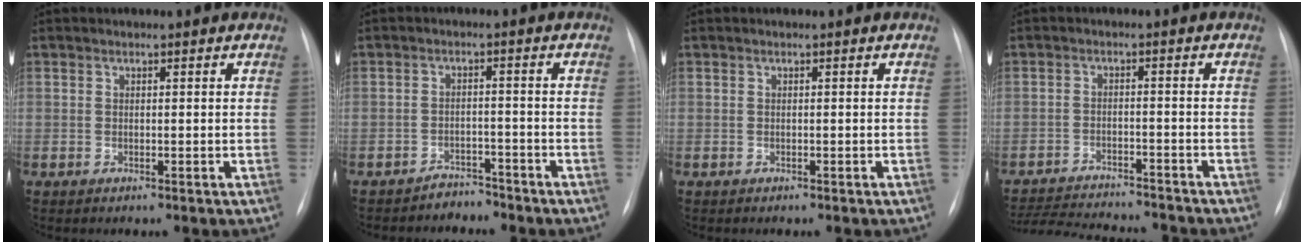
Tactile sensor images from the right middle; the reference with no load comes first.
{"total": 3.0, "force": [-2.8, 1.1, -0.5], "torque": [0.006, -0.001, -0.041]}
{"total": 0.0}
{"total": 14.7, "force": [-13.9, 1.7, 4.6], "torque": [-0.088, -0.009, -0.198]}